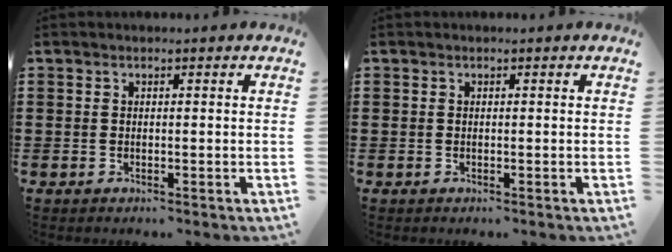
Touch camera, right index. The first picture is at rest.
{"total": 0.0}